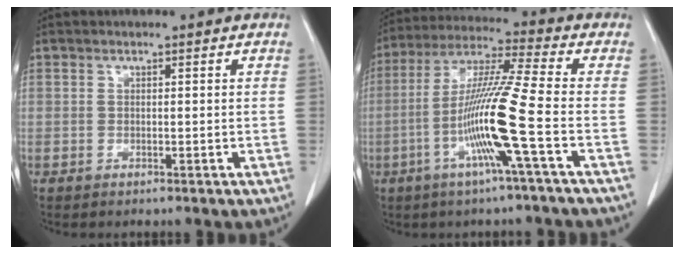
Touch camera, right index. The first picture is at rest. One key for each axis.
{"total": 13.1, "fx": -3.9, "fy": -1.8, "fz": 12.4, "tx": -0.243, "ty": -0.006, "tz": -0.084}